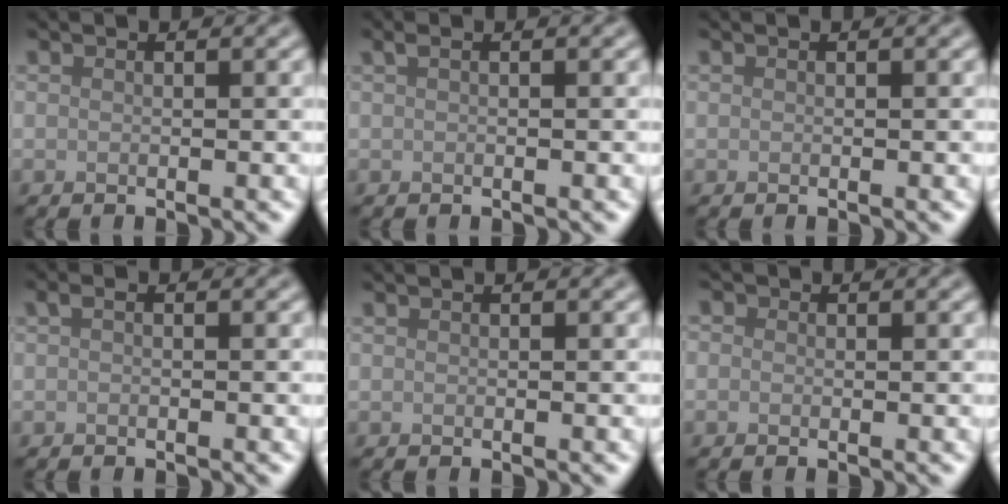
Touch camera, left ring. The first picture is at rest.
{"total": 0.7, "force": [0.3, 0.1, 0.6], "torque": [-0.013, 0.009, 0.005]}
{"total": 0.0}
{"total": 0.6, "force": [0.0, 0.3, 0.6], "torque": [-0.013, 0.002, 0.000]}
{"total": 0.0}
{"total": 0.8, "force": [0.1, 0.7, 0.2], "torque": [-0.001, -0.005, -0.005]}